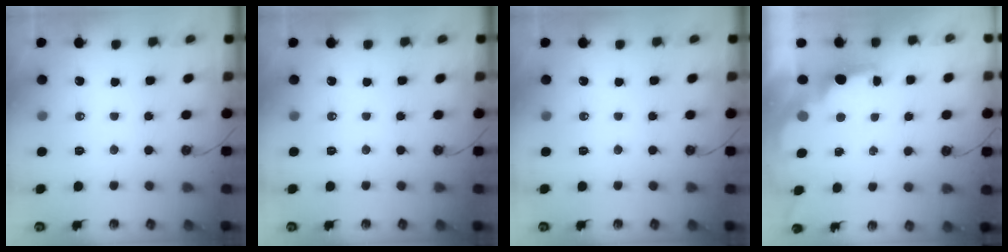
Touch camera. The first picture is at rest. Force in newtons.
{"total": 0.0}
{"total": 0.0}
{"total": 2.0, "press": 1.8, "slide": 0.8}